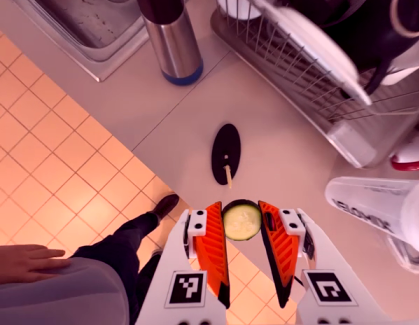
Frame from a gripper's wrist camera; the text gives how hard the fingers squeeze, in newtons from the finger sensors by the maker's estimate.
{"total": 8.0, "left": 8.1, "right": 8.0}